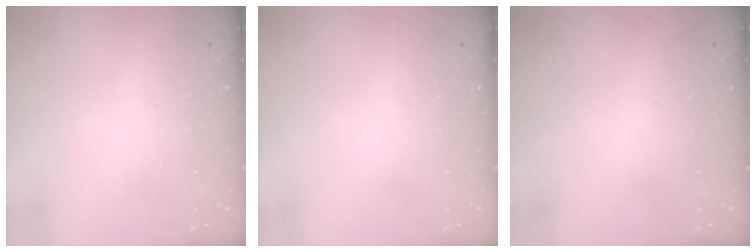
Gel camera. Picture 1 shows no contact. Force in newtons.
{"total": 0.0}
{"total": 0.0}